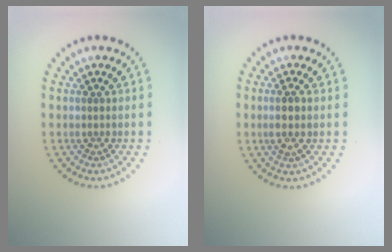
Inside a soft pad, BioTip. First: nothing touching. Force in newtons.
{"total": 1.5, "press": 1.3, "slide": 0.8}